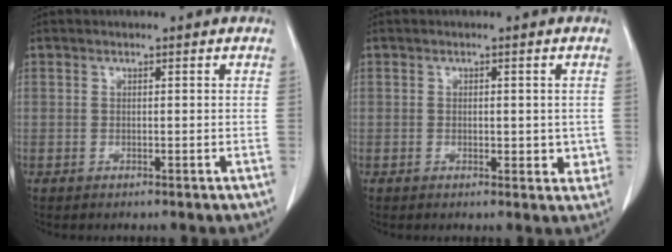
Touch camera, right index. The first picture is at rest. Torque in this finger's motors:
{"motor_torque": [-0.03, 0.04, 0.01, 0.00]}